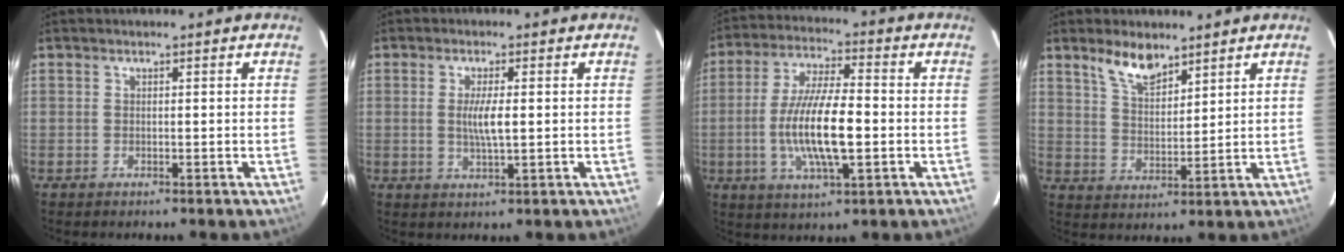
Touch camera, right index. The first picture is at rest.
{"total": 4.3, "force": [0.2, 0.8, 4.3], "torque": [-0.080, -0.005, 0.004]}
{"total": 13.5, "force": [-2.4, 3.5, 12.9], "torque": [-0.255, -0.007, -0.041]}
{"total": 6.9, "force": [5.2, 2.5, 3.7], "torque": [-0.064, 0.004, 0.103]}